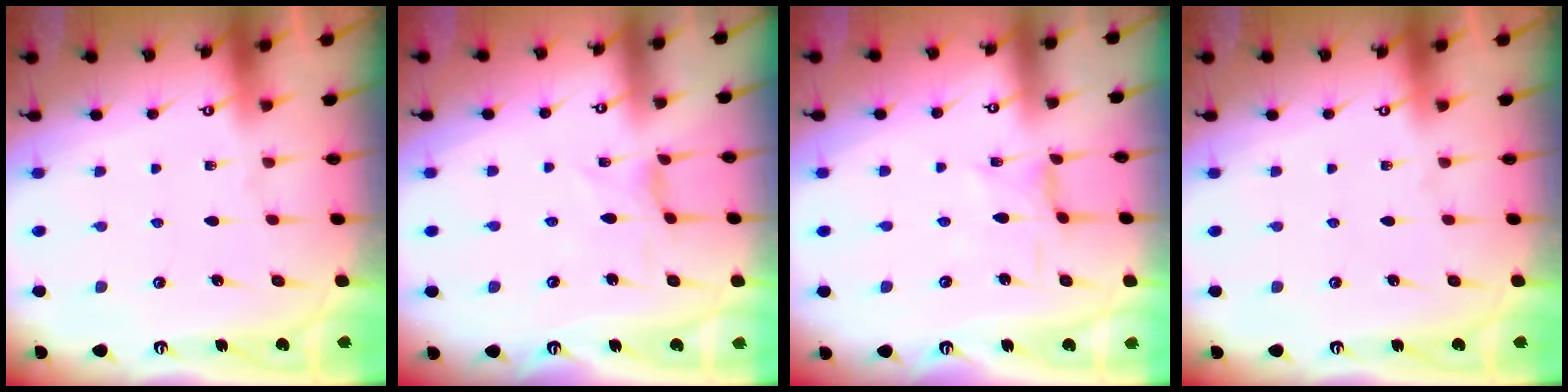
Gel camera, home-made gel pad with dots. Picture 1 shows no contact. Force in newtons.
{"total": 1.2, "press": 1.1, "slide": 0.2}
{"total": 0.6, "press": 0.5, "slide": 0.2}
{"total": 0.0}